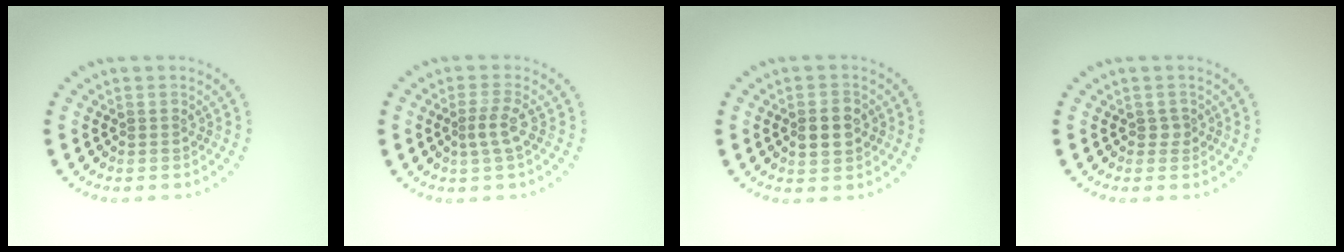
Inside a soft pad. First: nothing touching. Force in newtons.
{"total": 2.0, "press": 1.5, "slide": 1.4}
{"total": 2.9, "press": 2.9, "slide": 0.1}
{"total": 0.9, "press": 0.6, "slide": 0.7}